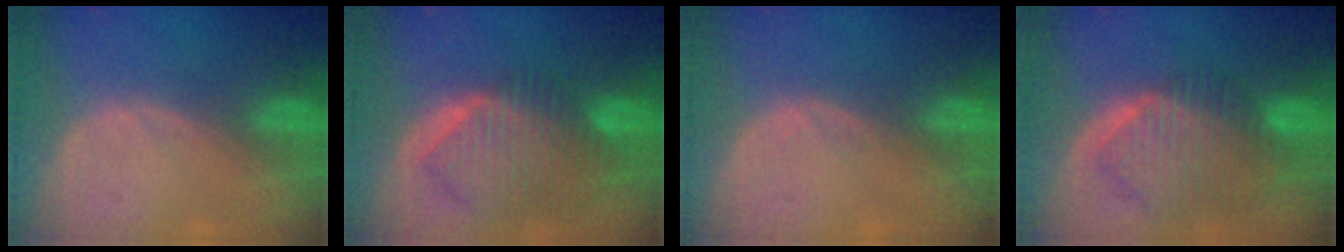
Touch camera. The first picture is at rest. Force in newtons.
{"total": 10.5, "press": 9.1, "slide": 5.2}
{"total": 0.7, "press": 0.6, "slide": 0.4}
{"total": 10.1, "press": 8.8, "slide": 5.1}